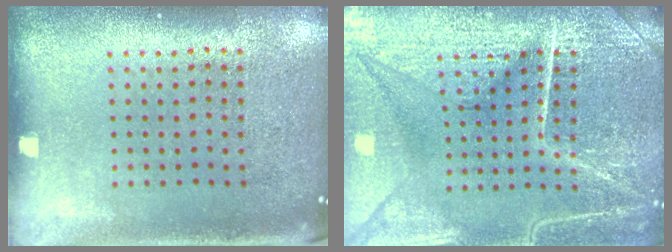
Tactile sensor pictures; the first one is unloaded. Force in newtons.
{"total": 6.9, "press": 6.8, "slide": 0.8}